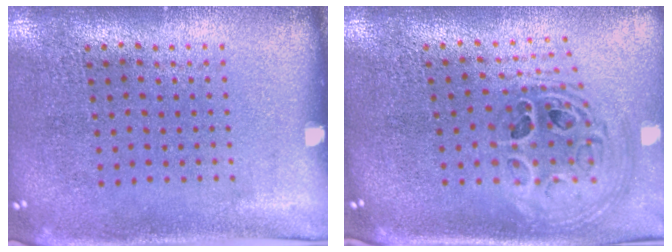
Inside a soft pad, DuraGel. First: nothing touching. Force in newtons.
{"total": 1.5, "press": 1.4, "slide": 0.7}